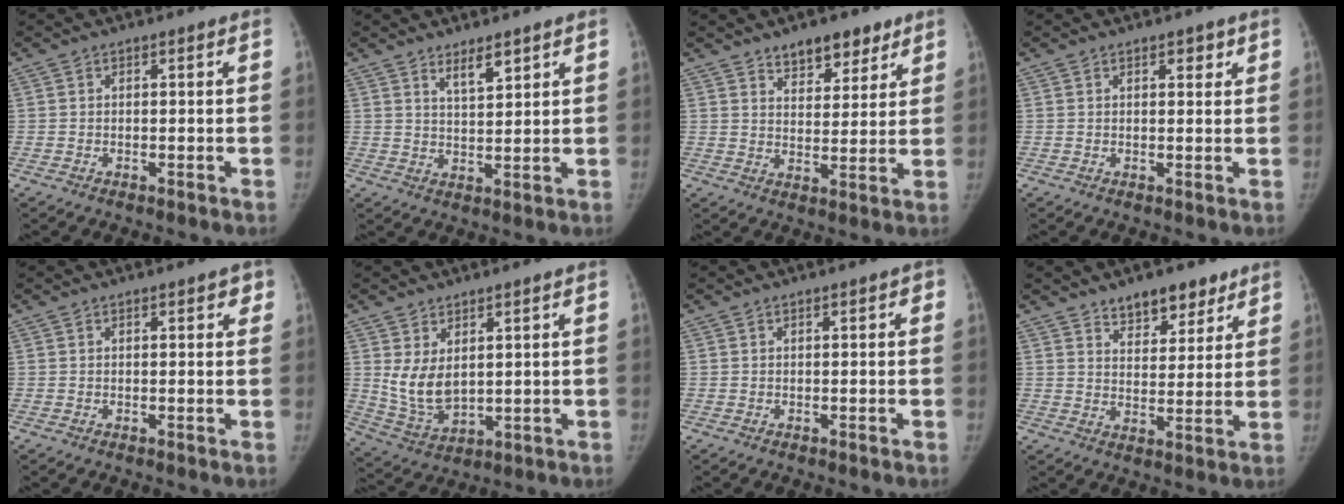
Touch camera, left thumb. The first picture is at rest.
{"total": 4.4, "force": [3.1, 1.3, 2.7], "torque": [-0.036, -0.028, 0.056]}
{"total": 8.5, "force": [6.0, 4.3, 4.2], "torque": [-0.025, -0.036, 0.093]}
{"total": 2.1, "force": [1.3, 1.0, 1.3], "torque": [-0.005, -0.006, 0.017]}
{"total": 1.9, "force": [1.0, 0.9, 1.4], "torque": [-0.001, 0.000, 0.008]}
{"total": 7.7, "force": [2.2, 4.5, 5.8], "torque": [-0.100, -0.023, 0.062]}
{"total": 0.8, "force": [0.3, 0.4, 0.6], "torque": [-0.003, 0.002, 0.001]}
{"total": 8.7, "force": [6.3, 4.4, 4.1], "torque": [-0.023, -0.039, 0.098]}